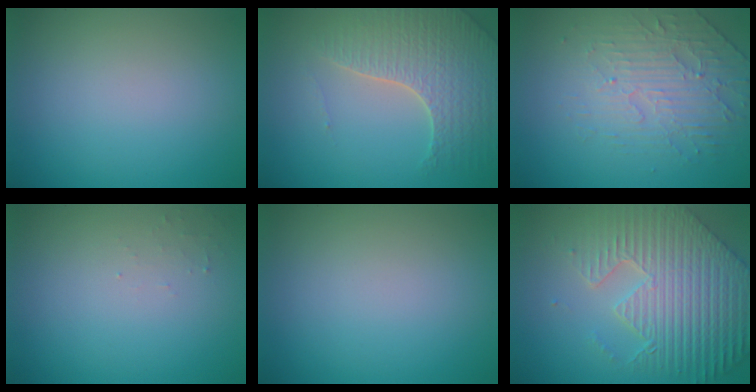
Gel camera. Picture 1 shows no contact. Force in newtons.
{"total": 4.4, "press": 4.3, "slide": 1.1}
{"total": 4.6, "press": 3.2, "slide": 3.2}
{"total": 0.7, "press": 0.7, "slide": 0.2}
{"total": 0.0}
{"total": 8.8, "press": 6.5, "slide": 6.0}